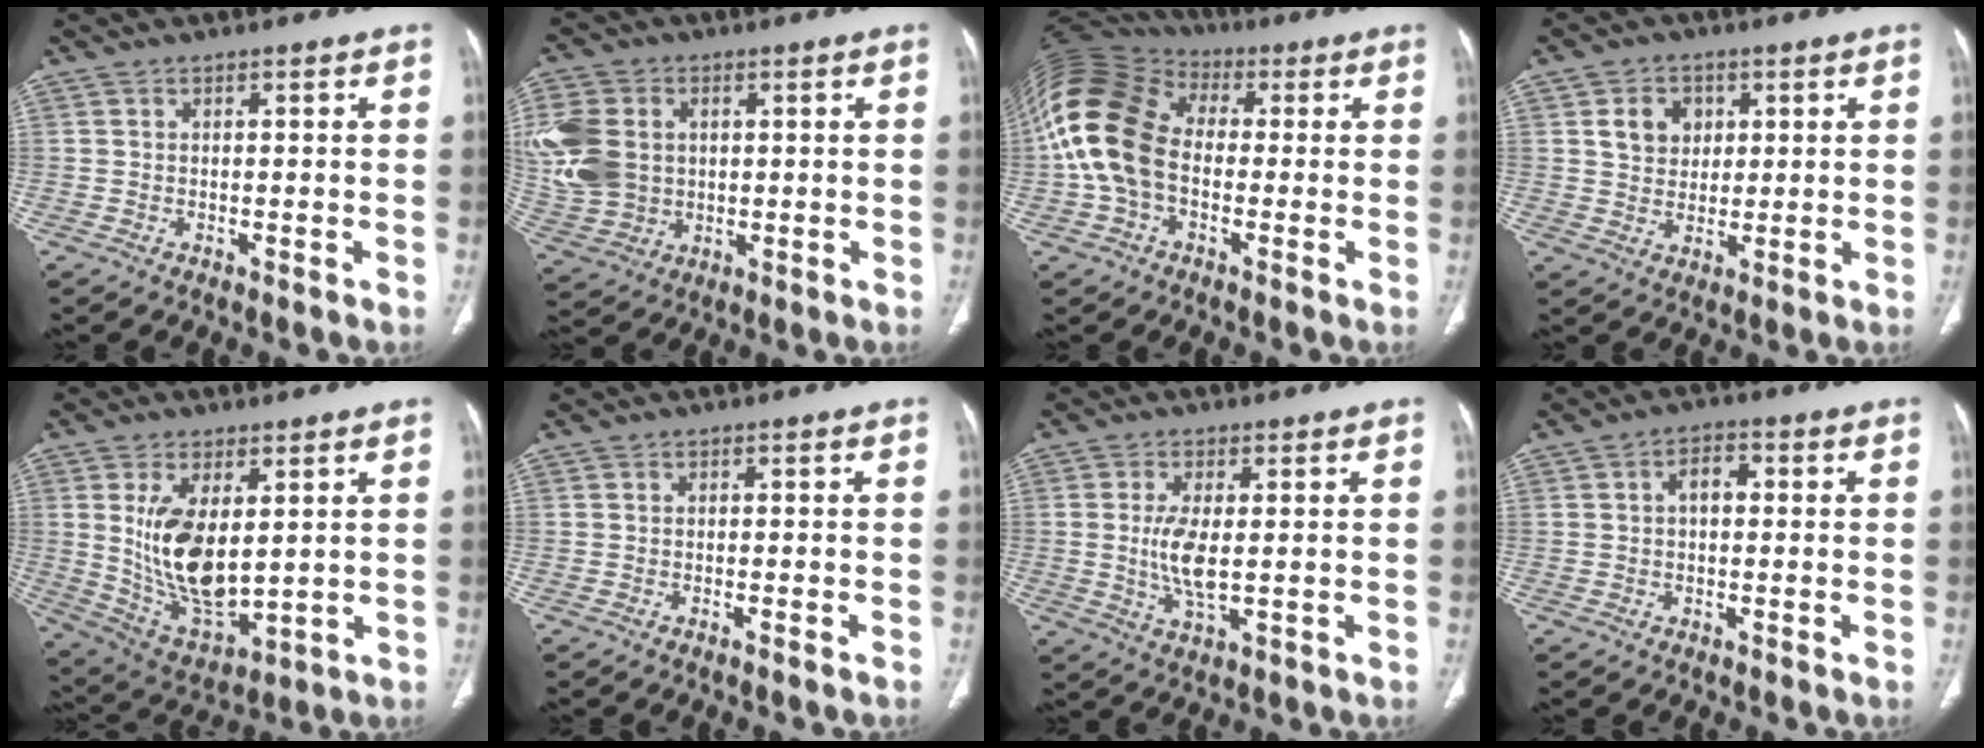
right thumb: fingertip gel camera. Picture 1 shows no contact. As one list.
[{"total": 15.8, "force": [1.8, 12.3, 9.7], "torque": [-0.221, 0.004, 0.046]}, {"total": 16.7, "force": [-1.2, 11.5, 12.1], "torque": [-0.257, 0.036, -0.030]}, {"total": 6.3, "force": [2.0, 5.2, 3.0], "torque": [-0.023, -0.007, 0.036]}, {"total": 14.3, "force": [2.4, 7.1, 12.1], "torque": [-0.213, -0.025, 0.066]}, {"total": 1.2, "force": [-0.9, -0.1, 0.8], "torque": [-0.016, -0.001, -0.009]}, {"total": 6.4, "force": [0.0, 2.4, 6.0], "torque": [-0.130, -0.012, 0.004]}, {"total": 3.6, "force": [0.2, 2.2, 2.9], "torque": [-0.038, 0.013, -0.001]}]